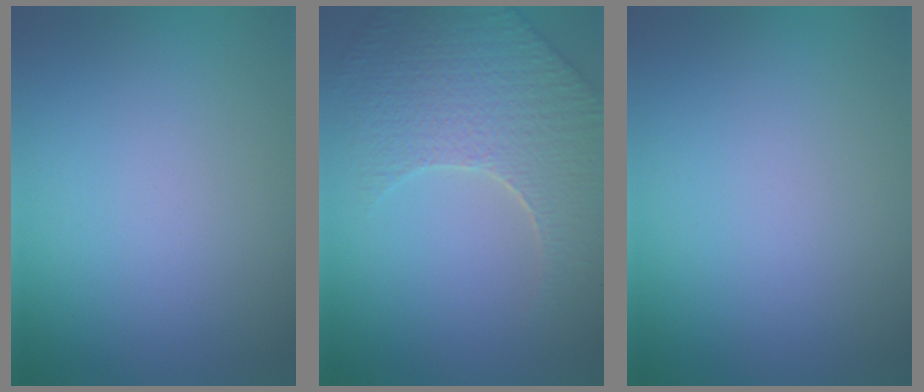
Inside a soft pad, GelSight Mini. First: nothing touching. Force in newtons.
{"total": 6.8, "press": 5.4, "slide": 4.1}
{"total": 0.0}